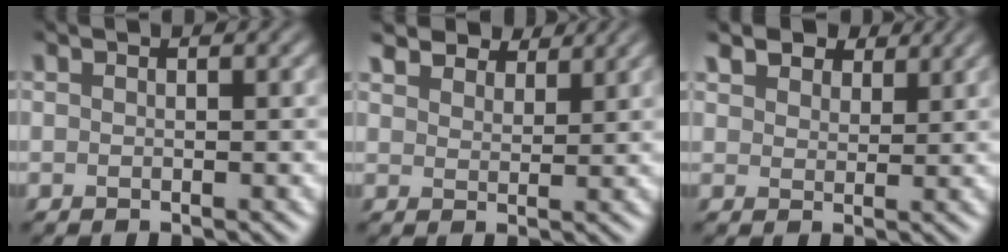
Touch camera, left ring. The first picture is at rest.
{"total": 5.2, "force": [4.7, 1.7, 1.5], "torque": [-0.036, -0.004, 0.090]}
{"total": 4.8, "force": [3.7, 2.5, 1.8], "torque": [-0.046, -0.001, 0.066]}